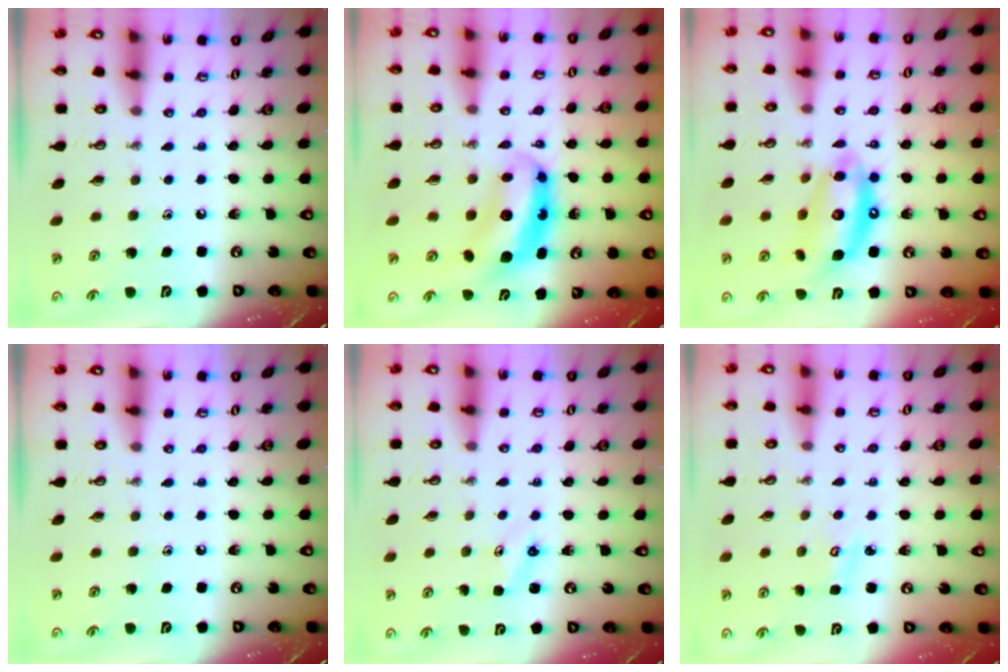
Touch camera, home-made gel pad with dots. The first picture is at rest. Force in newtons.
{"total": 7.4, "press": 7.4, "slide": 0.7}
{"total": 13.5, "press": 13.4, "slide": 1.1}
{"total": 0.0}
{"total": 2.9, "press": 2.9, "slide": 0.3}
{"total": 2.6, "press": 2.6, "slide": 0.3}